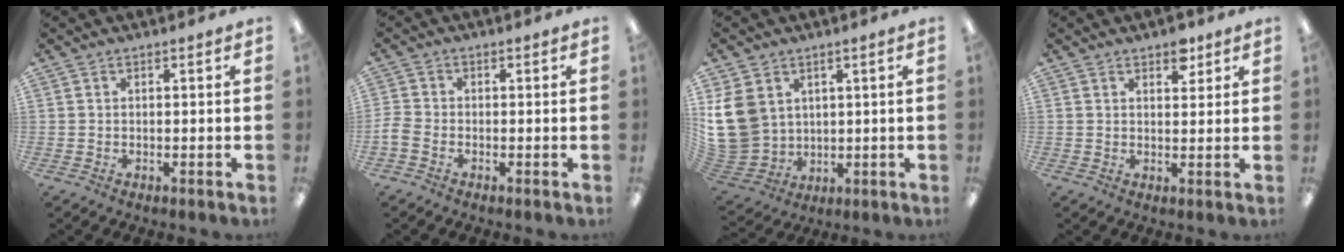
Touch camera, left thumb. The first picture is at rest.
{"total": 2.2, "force": [-1.1, 1.4, 1.3], "torque": [-0.026, 0.002, -0.021]}
{"total": 12.3, "force": [3.3, 10.5, 5.6], "torque": [-0.154, -0.013, 0.067]}
{"total": 4.3, "force": [3.1, 2.2, 2.0], "torque": [-0.005, -0.019, 0.048]}